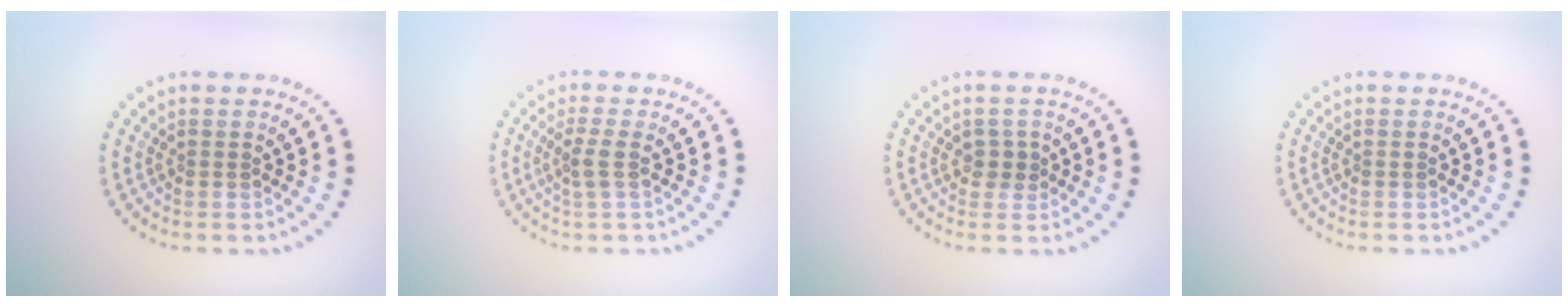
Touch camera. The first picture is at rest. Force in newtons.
{"total": 1.6, "press": 1.4, "slide": 0.8}
{"total": 1.1, "press": 0.9, "slide": 0.6}
{"total": 0.0}